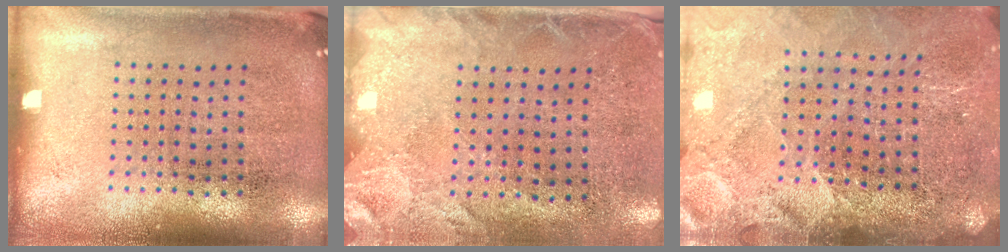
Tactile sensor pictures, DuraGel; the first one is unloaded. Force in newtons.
{"total": 2.5, "press": 2.1, "slide": 1.3}
{"total": 3.6, "press": 3.0, "slide": 1.9}